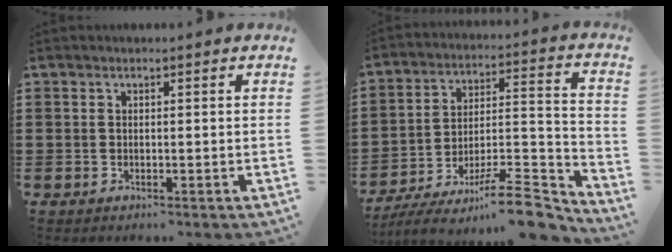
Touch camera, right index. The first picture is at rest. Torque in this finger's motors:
{"motor_torque": [-0.12, -0.14, -0.43, -0.21]}